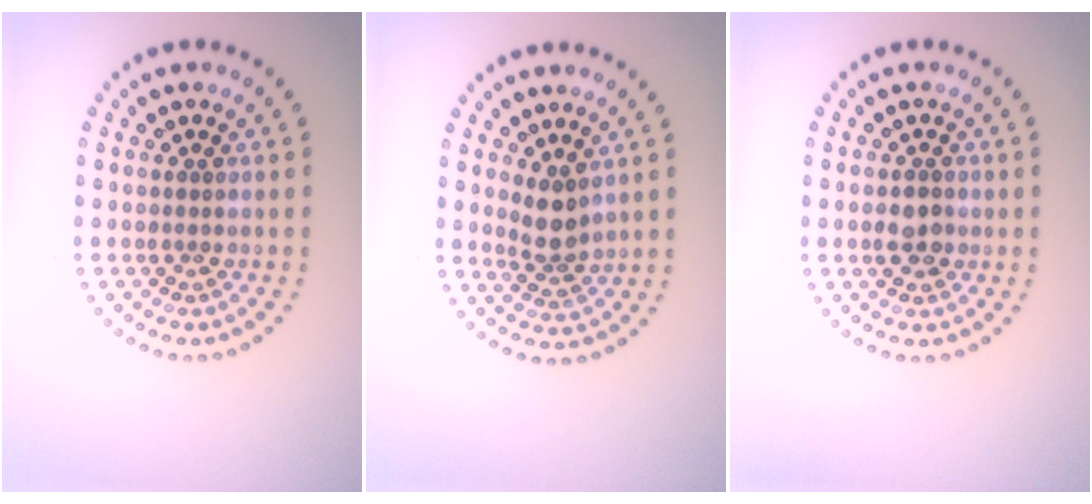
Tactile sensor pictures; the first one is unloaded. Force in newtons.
{"total": 2.5, "press": 1.9, "slide": 1.6}
{"total": 1.8, "press": 1.8, "slide": 0.4}